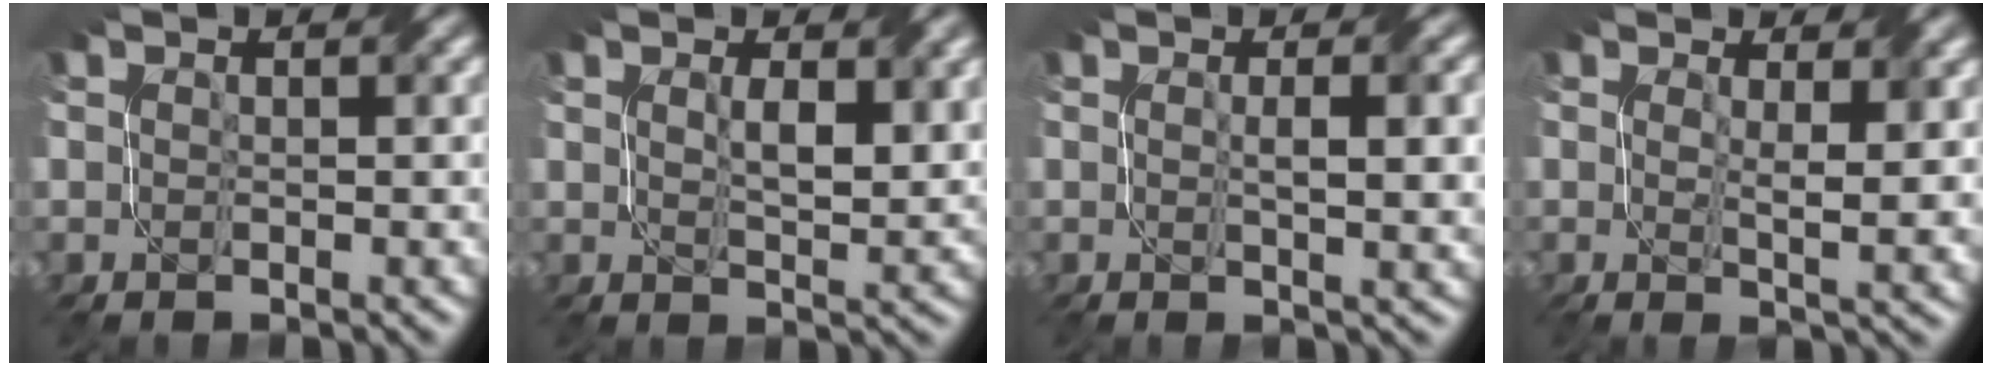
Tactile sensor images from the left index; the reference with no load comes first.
{"total": 3.3, "force": [1.2, 1.0, 2.9], "torque": [-0.059, -0.003, 0.026]}
{"total": 4.2, "force": [0.4, 0.9, 4.0], "torque": [-0.054, 0.006, 0.006]}
{"total": 3.6, "force": [1.2, 0.8, 3.3], "torque": [-0.054, -0.009, 0.022]}